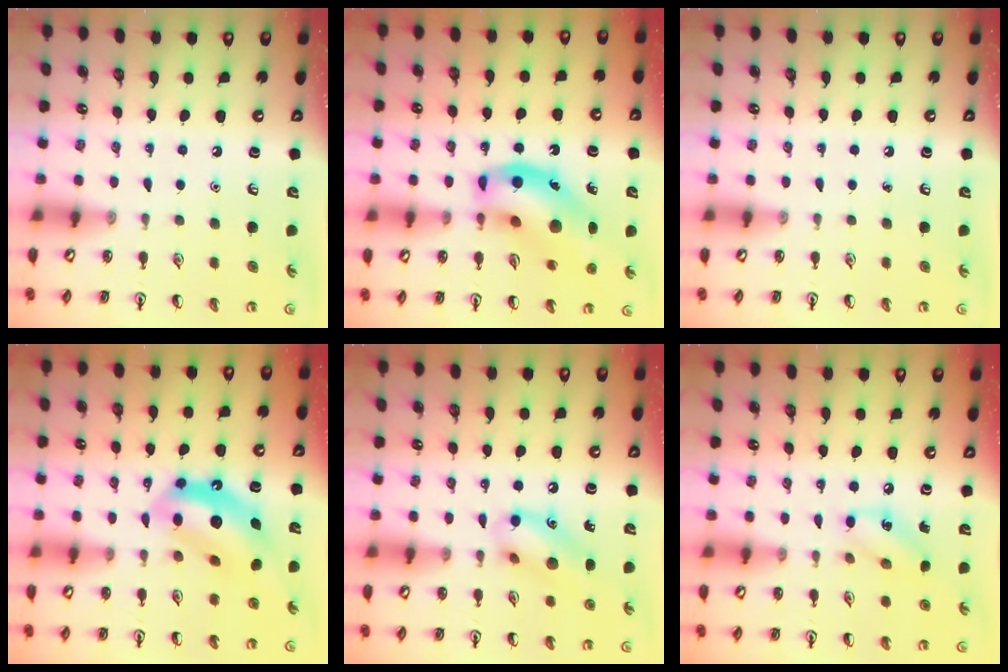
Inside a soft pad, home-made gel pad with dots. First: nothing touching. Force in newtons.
{"total": 17.3, "press": 17.0, "slide": 3.2}
{"total": 0.0}
{"total": 11.1, "press": 10.5, "slide": 3.6}
{"total": 12.1, "press": 12.0, "slide": 1.8}
{"total": 7.2, "press": 7.2, "slide": 0.7}